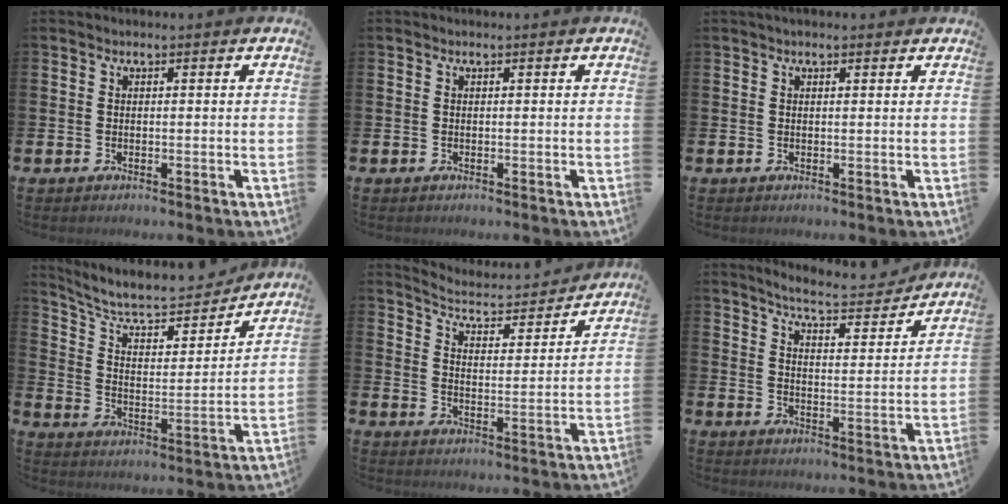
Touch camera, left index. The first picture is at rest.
{"total": 0.0}
{"total": 0.9, "force": [0.7, 0.3, 0.4], "torque": [-0.003, 0.003, 0.012]}
{"total": 8.9, "force": [7.9, 2.6, 3.1], "torque": [-0.090, -0.055, 0.131]}
{"total": 4.8, "force": [4.6, 1.0, 0.8], "torque": [-0.030, -0.046, 0.071]}
{"total": 6.0, "force": [5.8, 0.2, 1.4], "torque": [-0.031, -0.045, 0.094]}